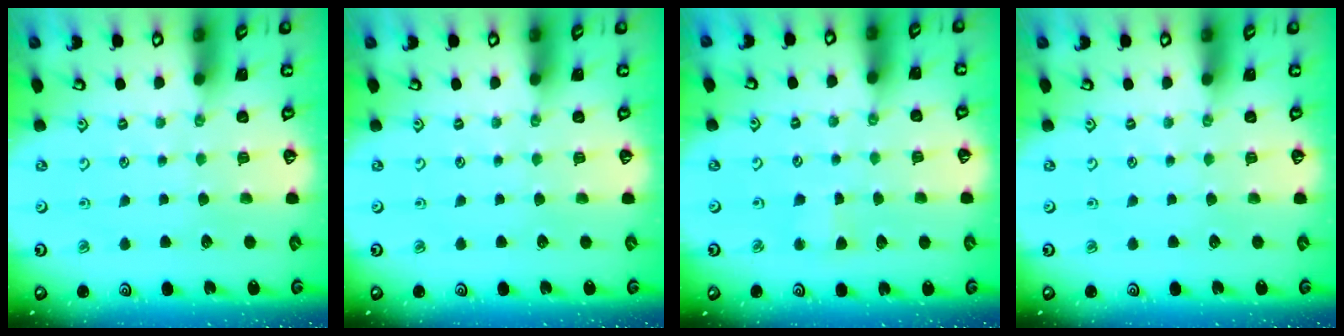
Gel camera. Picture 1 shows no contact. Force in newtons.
{"total": 0.0}
{"total": 2.5, "press": 2.5, "slide": 0.3}
{"total": 0.0}